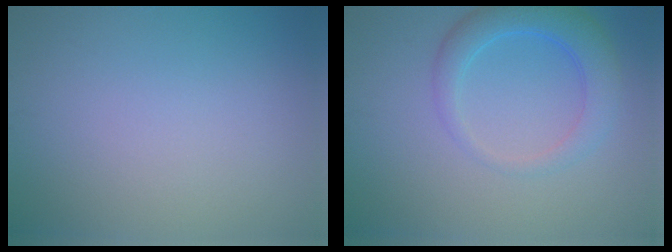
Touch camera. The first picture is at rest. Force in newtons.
{"total": 4.1, "press": 4.1, "slide": 0.2}